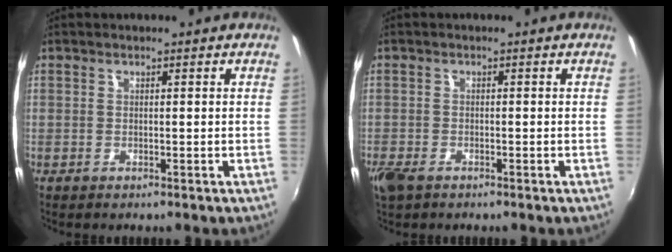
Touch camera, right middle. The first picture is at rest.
{"total": 3.9, "force": [-2.7, 1.8, 2.2], "torque": [-0.057, -0.013, -0.052]}